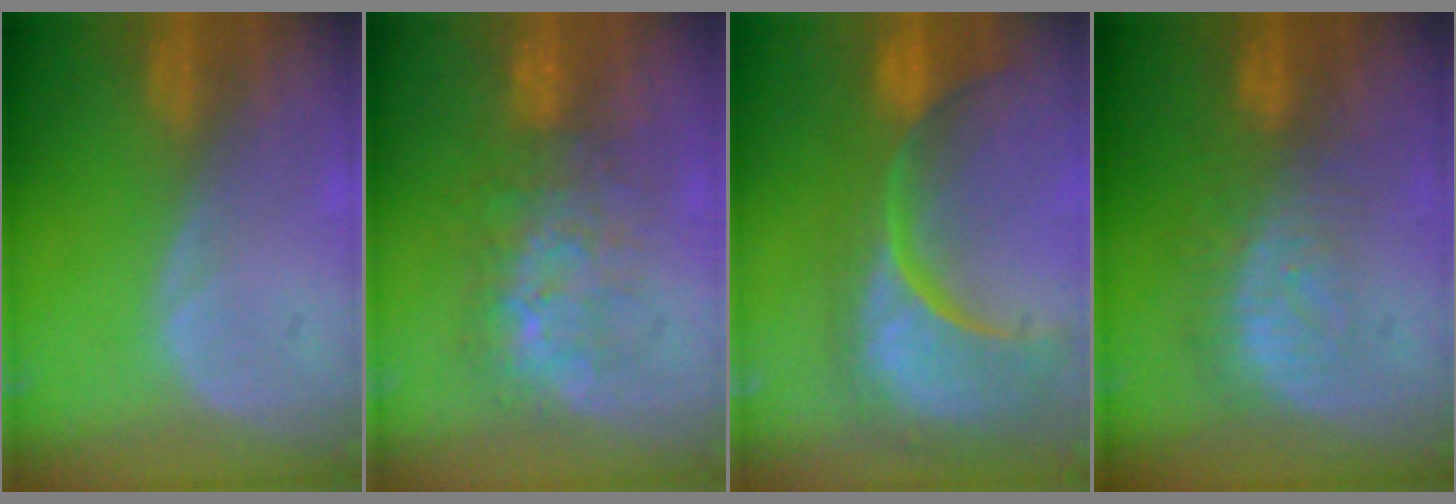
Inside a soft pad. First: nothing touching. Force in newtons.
{"total": 7.9, "press": 7.7, "slide": 1.6}
{"total": 15.5, "press": 12.2, "slide": 9.5}
{"total": 8.3, "press": 7.2, "slide": 4.1}